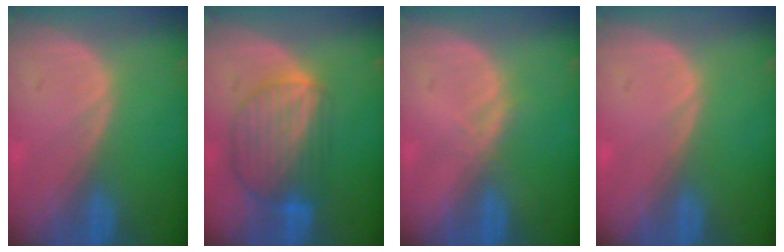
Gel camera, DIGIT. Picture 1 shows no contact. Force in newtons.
{"total": 8.7, "press": 7.6, "slide": 4.3}
{"total": 1.5, "press": 1.3, "slide": 0.8}
{"total": 0.7, "press": 0.1, "slide": 0.7}